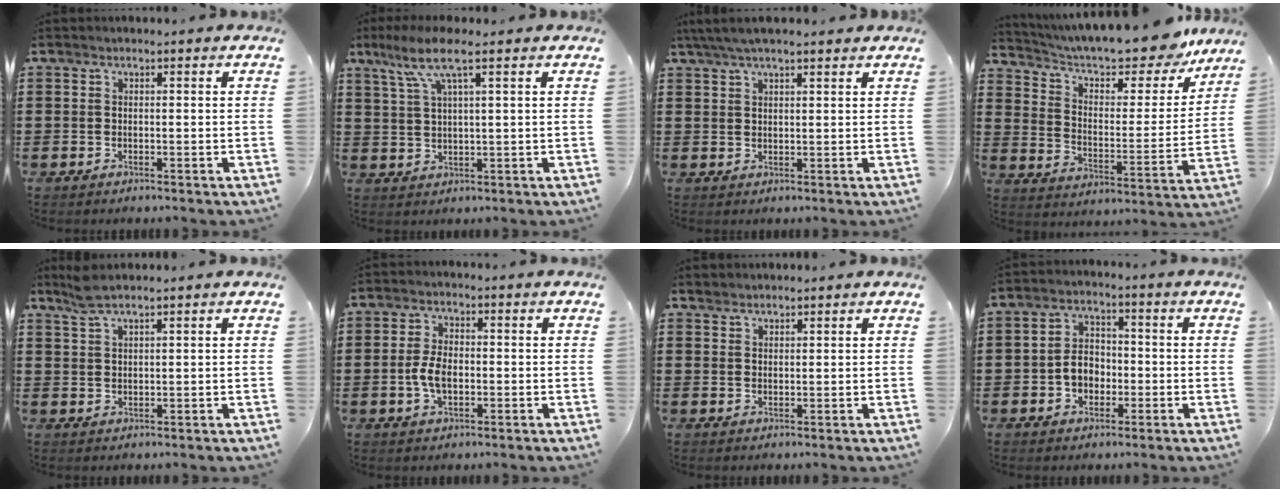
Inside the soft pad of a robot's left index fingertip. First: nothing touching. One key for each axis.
{"total": 6.9, "fx": 3.5, "fy": 1.1, "fz": 5.9, "tx": -0.131, "ty": 0.004, "tz": 0.057}
{"total": 3.9, "fx": 2.9, "fy": 0.8, "fz": 2.5, "tx": -0.053, "ty": 0.003, "tz": 0.052}
{"total": 9.7, "fx": 8.9, "fy": 1.3, "fz": 3.7, "tx": -0.088, "ty": -0.067, "tz": 0.145}
{"total": 3.0, "fx": 2.3, "fy": 0.3, "fz": 1.9, "tx": -0.042, "ty": 0.003, "tz": 0.042}
{"total": 4.5, "fx": -0.8, "fy": 2.4, "fz": 3.7, "tx": -0.089, "ty": 0.000, "tz": -0.020}
{"total": 1.5, "fx": 1.4, "fy": 0.3, "fz": -0.2, "tx": 0.001, "ty": 0.001, "tz": 0.028}
{"total": 4.5, "fx": -1.3, "fy": 3.3, "fz": 2.6, "tx": -0.062, "ty": 0.007, "tz": -0.029}